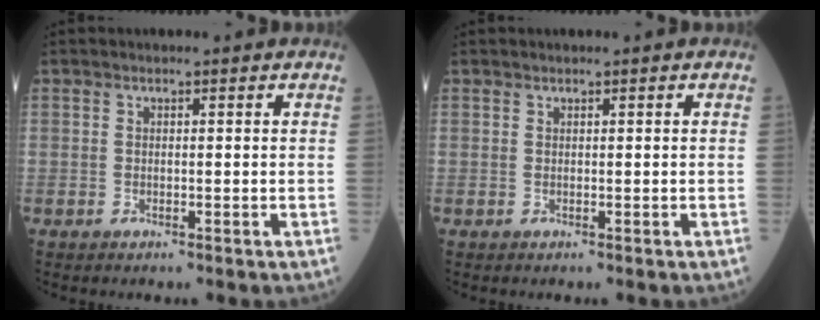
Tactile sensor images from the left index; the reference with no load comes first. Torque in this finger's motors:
{"motor_torque": [0.01, 0.01, 0.00, 0.00]}